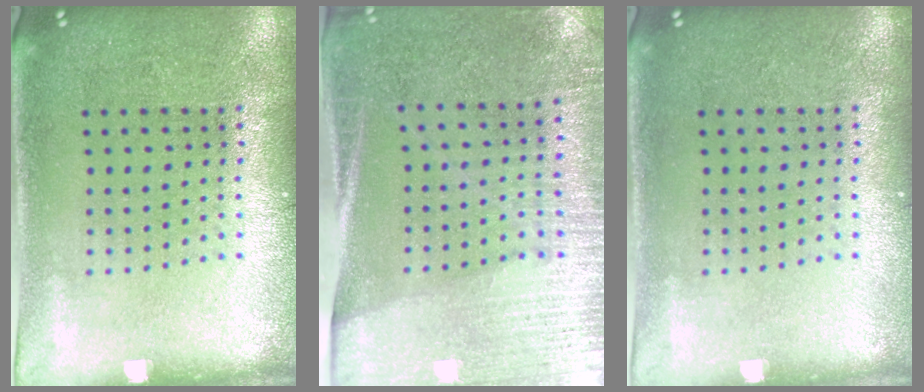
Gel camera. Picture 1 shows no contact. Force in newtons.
{"total": 3.1, "press": 2.8, "slide": 1.3}
{"total": 0.0}